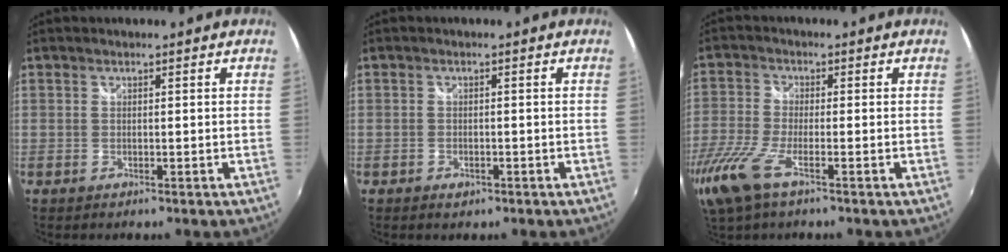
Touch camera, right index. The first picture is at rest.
{"total": 1.8, "force": [-1.1, 1.3, 0.8], "torque": [-0.016, -0.004, -0.017]}
{"total": 11.4, "force": [-6.9, 3.0, 8.6], "torque": [-0.209, -0.039, -0.140]}